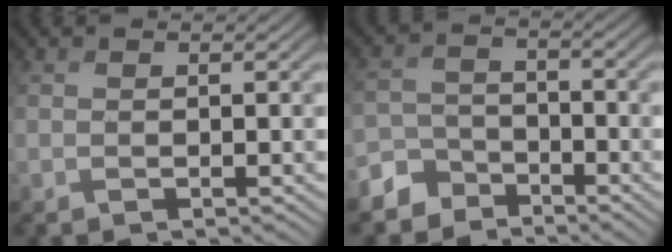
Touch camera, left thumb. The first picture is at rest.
{"total": 4.5, "force": [-4.1, 1.8, -0.6], "torque": [-0.006, -0.001, -0.084]}